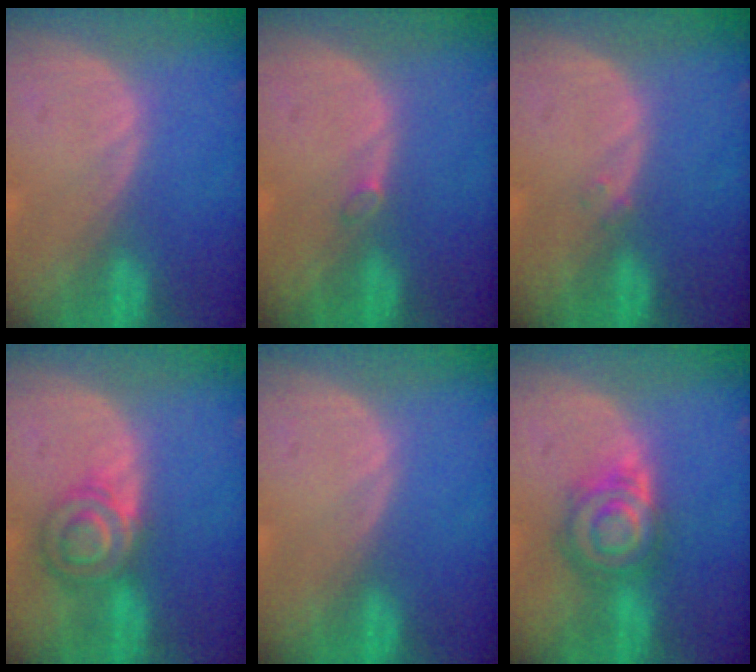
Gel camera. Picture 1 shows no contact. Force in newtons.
{"total": 0.9, "press": 0.9, "slide": 0.3}
{"total": 1.0, "press": 0.9, "slide": 0.4}
{"total": 6.2, "press": 6.1, "slide": 1.2}
{"total": 0.0}
{"total": 7.2, "press": 6.7, "slide": 2.8}